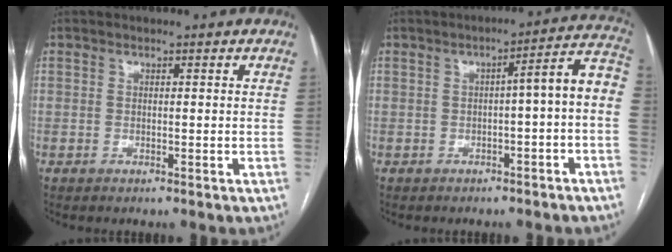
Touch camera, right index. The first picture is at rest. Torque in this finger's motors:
{"motor_torque": [0.67, -0.09, 0.28, 0.07]}